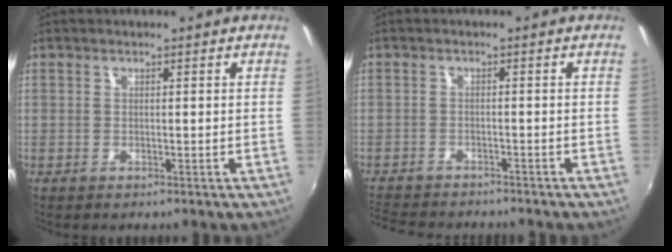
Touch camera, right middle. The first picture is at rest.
{"total": 8.9, "force": [-8.2, 2.2, 2.7], "torque": [-0.081, -0.014, -0.134]}